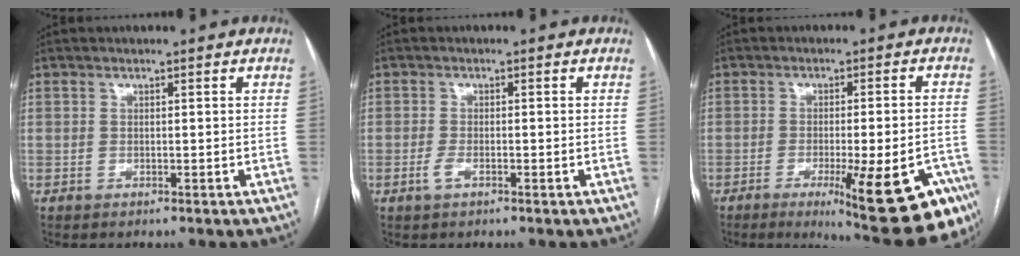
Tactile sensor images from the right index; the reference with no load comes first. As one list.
[{"total": 1.6, "force": [-0.8, 0.5, 1.3], "torque": [-0.031, -0.001, -0.015]}, {"total": 18.4, "force": [-9.9, 3.3, 15.2], "torque": [-0.115, -0.003, -0.128]}]